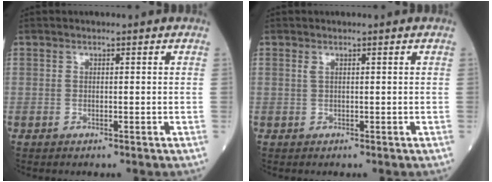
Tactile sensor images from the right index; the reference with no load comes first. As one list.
[{"total": 0.6, "force": [0.3, 0.0, 0.5], "torque": [-0.016, 0.002, 0.006]}]